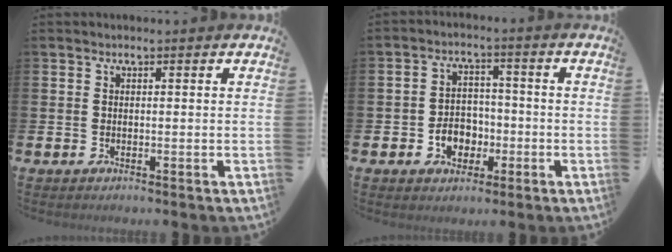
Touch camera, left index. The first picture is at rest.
{"total": 4.5, "force": [-1.5, 3.7, 2.0], "torque": [-0.028, 0.000, -0.035]}